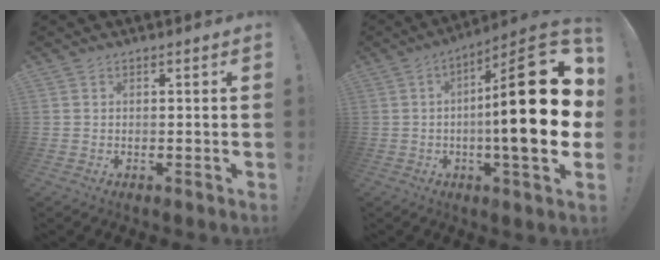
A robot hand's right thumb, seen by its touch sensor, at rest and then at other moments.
{"total": 27.3, "force": [0.0, 5.7, 26.7], "torque": [-0.406, 0.001, -0.008]}